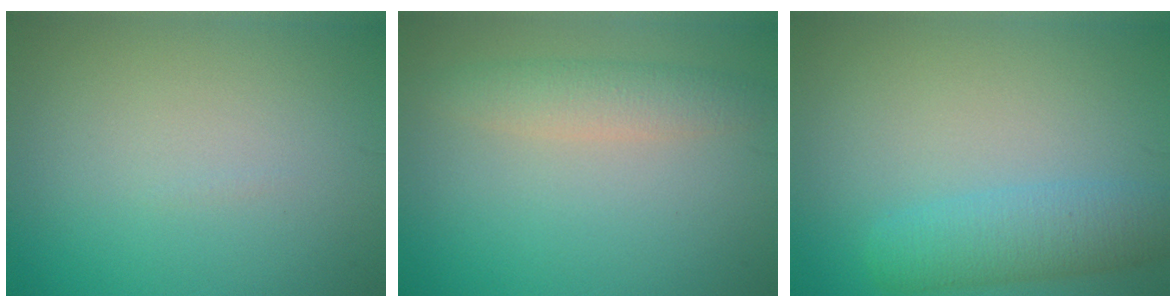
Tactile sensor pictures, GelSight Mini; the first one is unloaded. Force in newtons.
{"total": 2.8, "press": 2.8, "slide": 0.0}
{"total": 4.0, "press": 4.0, "slide": 0.1}